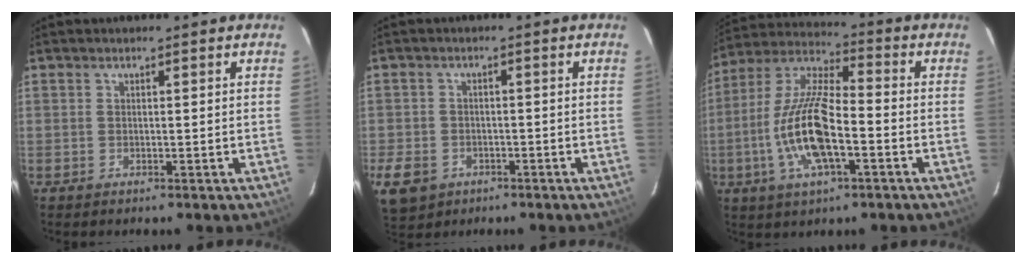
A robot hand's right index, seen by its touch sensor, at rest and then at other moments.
{"total": 9.5, "force": [-4.1, 7.4, 4.3], "torque": [-0.120, -0.004, -0.060]}
{"total": 15.8, "force": [-4.5, 5.1, 14.2], "torque": [-0.292, -0.004, -0.091]}